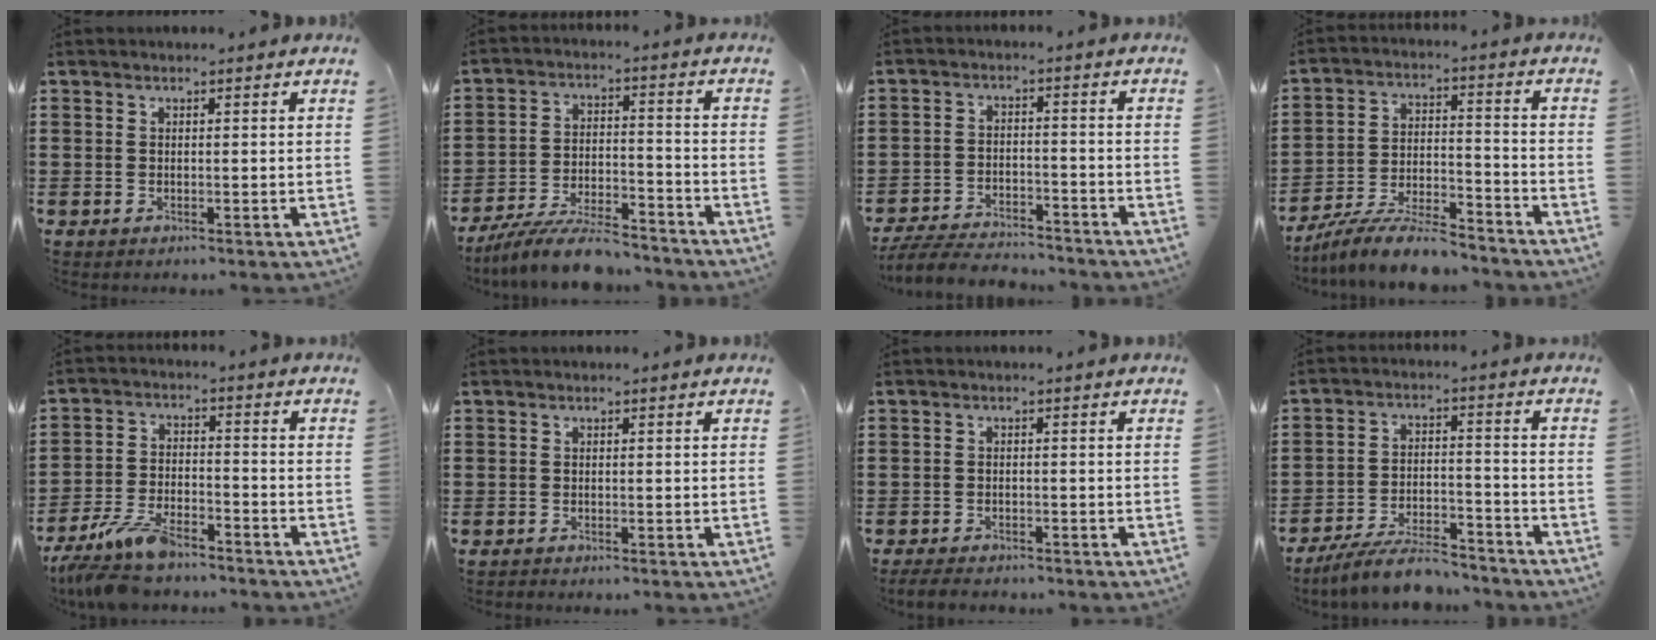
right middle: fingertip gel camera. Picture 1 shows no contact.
{"total": 8.8, "force": [-8.0, 1.2, 3.5], "torque": [-0.061, 0.015, -0.150]}
{"total": 5.9, "force": [-5.7, 0.9, 1.1], "torque": [-0.025, 0.008, -0.112]}
{"total": 9.0, "force": [-8.2, 0.9, 3.6], "torque": [-0.069, 0.012, -0.158]}
{"total": 8.3, "force": [-6.9, 2.2, 4.0], "torque": [-0.091, 0.003, -0.134]}
{"total": 0.5, "force": [-0.5, 0.1, -0.1], "torque": [0.002, 0.001, -0.011]}
{"total": 2.1, "force": [-2.1, 0.4, 0.3], "torque": [-0.010, -0.001, -0.043]}
{"total": 8.5, "force": [-7.6, 1.6, 3.5], "torque": [-0.061, 0.016, -0.142]}